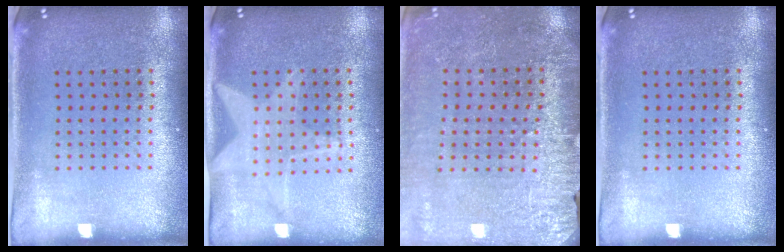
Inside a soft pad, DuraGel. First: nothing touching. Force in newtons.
{"total": 1.4, "press": 1.4, "slide": 0.2}
{"total": 2.8, "press": 2.8, "slide": 0.3}
{"total": 0.0}